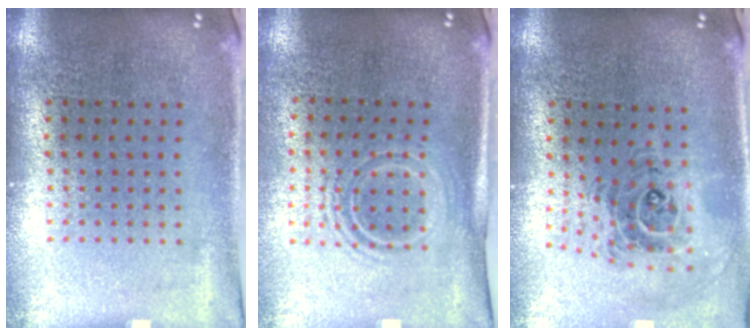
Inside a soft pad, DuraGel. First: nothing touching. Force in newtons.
{"total": 1.6, "press": 1.2, "slide": 1.1}
{"total": 1.0, "press": 1.0, "slide": 0.3}